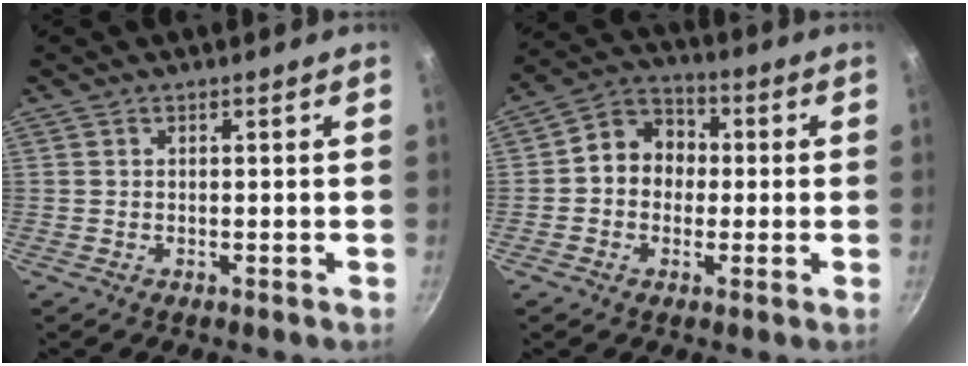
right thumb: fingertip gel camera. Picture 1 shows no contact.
{"total": 9.1, "force": [0.0, 7.8, 4.8], "torque": [-0.039, 0.026, -0.020]}